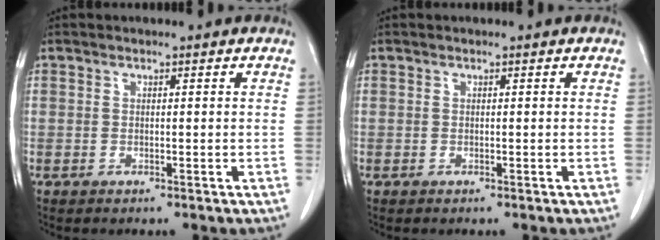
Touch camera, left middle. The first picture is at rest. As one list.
[{"total": 0.0}]